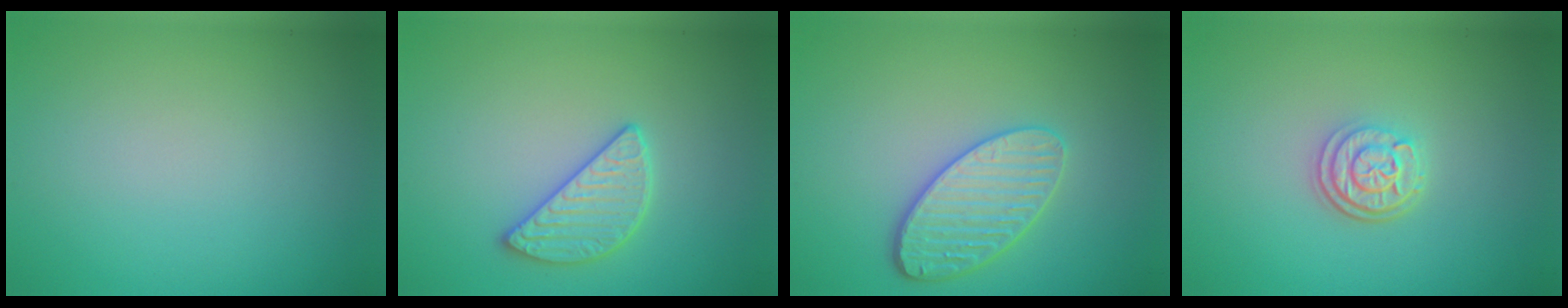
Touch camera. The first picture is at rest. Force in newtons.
{"total": 2.7, "press": 2.7, "slide": 0.4}
{"total": 4.0, "press": 3.6, "slide": 1.7}
{"total": 3.0, "press": 2.4, "slide": 1.8}